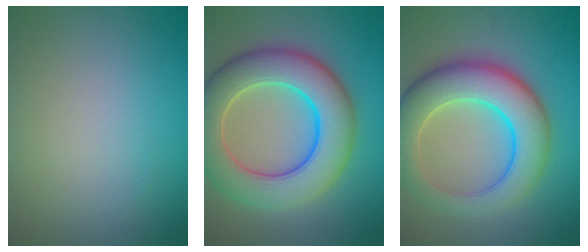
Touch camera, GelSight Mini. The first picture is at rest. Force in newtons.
{"total": 11.0, "press": 11.0, "slide": 0.6}
{"total": 9.4, "press": 9.4, "slide": 0.3}